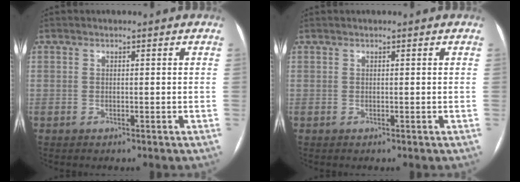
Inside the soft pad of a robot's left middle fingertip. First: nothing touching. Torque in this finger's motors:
{"motor_torque": [0.07, -0.11, 0.01, 0.02]}